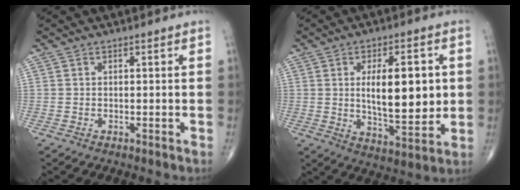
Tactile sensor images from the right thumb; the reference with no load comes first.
{"total": 14.3, "force": [1.7, 5.8, 13.0], "torque": [-0.183, -0.021, 0.035]}